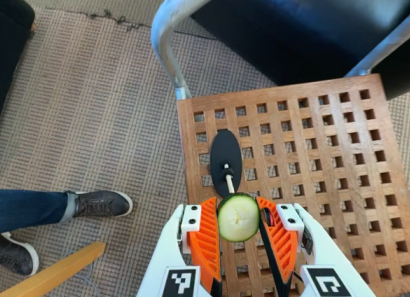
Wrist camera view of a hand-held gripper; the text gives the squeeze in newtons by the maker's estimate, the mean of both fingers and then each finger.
{"total": 7.2, "left": 7.1, "right": 7.3}